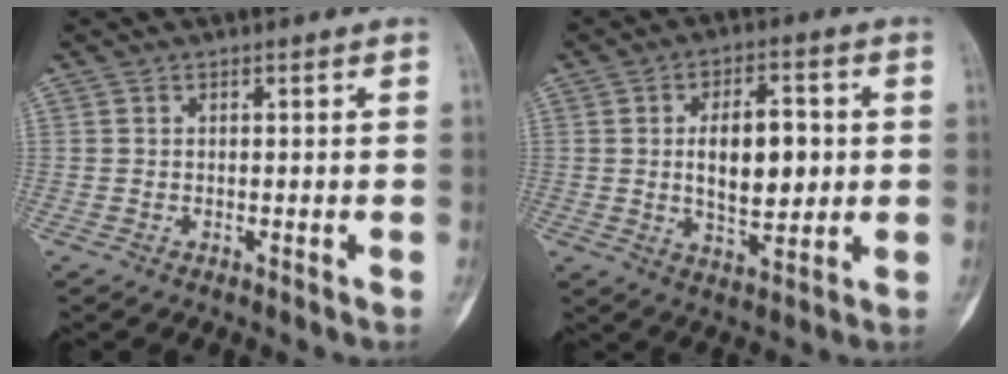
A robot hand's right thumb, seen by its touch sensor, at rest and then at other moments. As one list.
[{"total": 10.5, "force": [0.8, 5.3, 9.0], "torque": [-0.127, -0.005, 0.019]}]